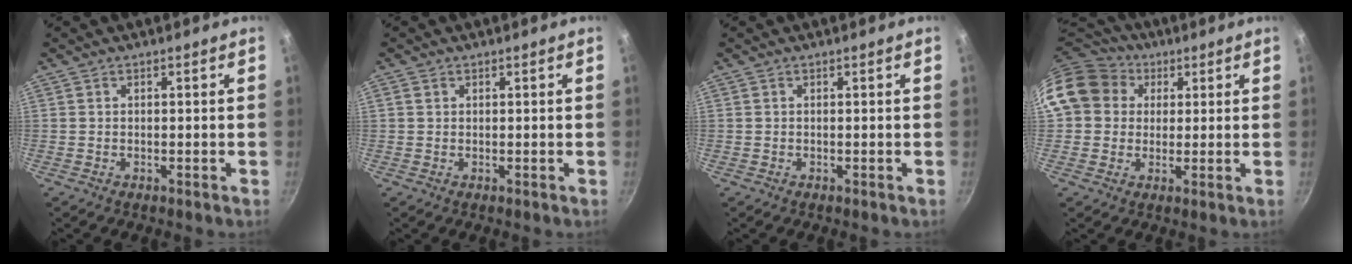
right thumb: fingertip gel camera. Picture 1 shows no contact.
{"total": 1.1, "force": [0.6, 0.9, 0.3], "torque": [-0.004, 0.001, 0.009]}
{"total": 0.0}
{"total": 15.1, "force": [4.7, 12.8, 6.5], "torque": [-0.114, 0.027, 0.076]}